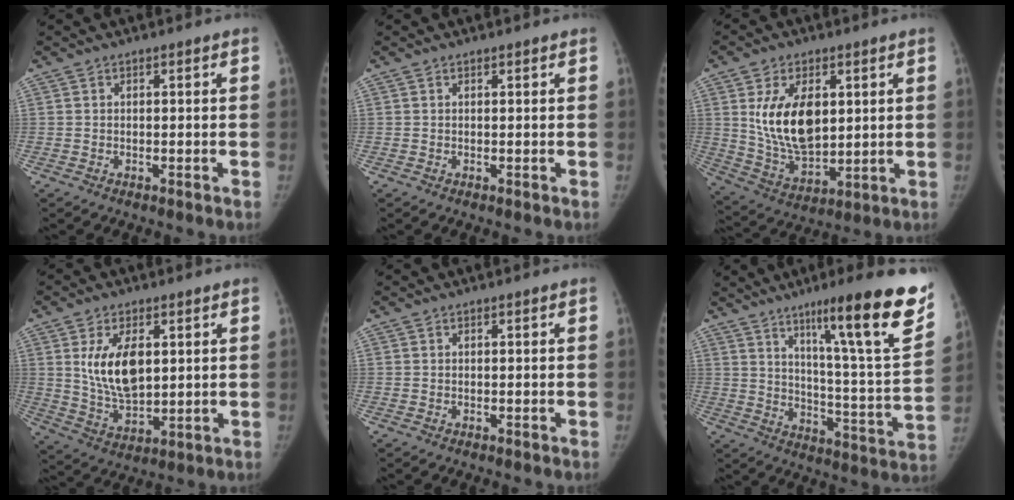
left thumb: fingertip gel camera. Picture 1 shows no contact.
{"total": 0.5, "force": [0.5, 0.2, 0.1], "torque": [-0.004, -0.004, 0.008]}
{"total": 15.2, "force": [3.5, 9.0, 11.7], "torque": [-0.181, -0.023, 0.079]}
{"total": 11.5, "force": [2.9, 6.4, 9.1], "torque": [-0.147, -0.020, 0.065]}
{"total": 0.0}
{"total": 25.1, "force": [14.5, 2.6, 20.4], "torque": [-0.275, -0.063, 0.220]}